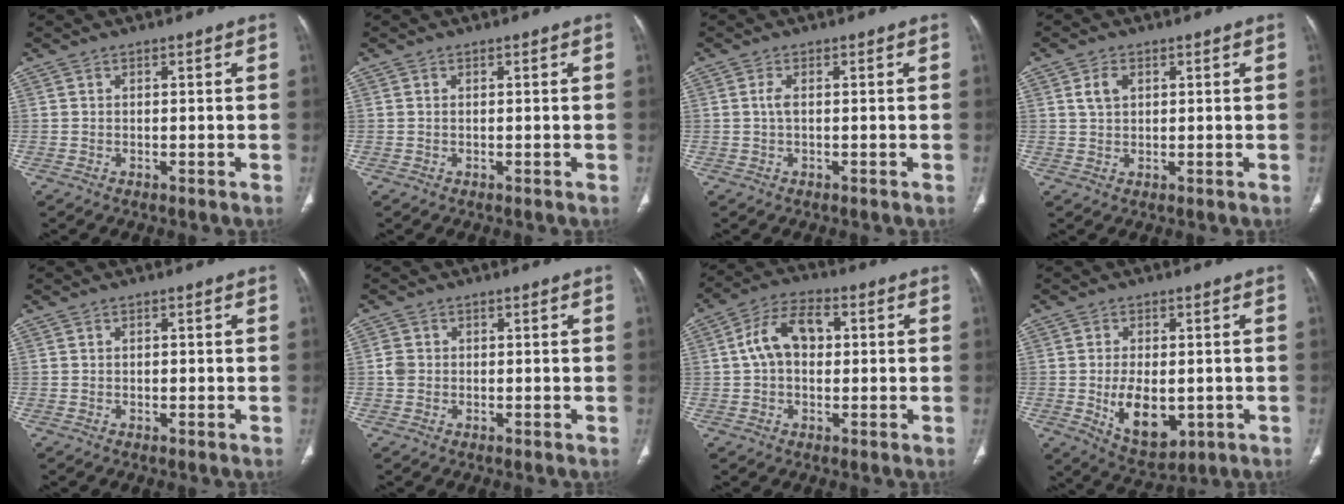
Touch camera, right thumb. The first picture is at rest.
{"total": 0.0}
{"total": 1.5, "force": [0.1, 0.5, 1.4], "torque": [-0.037, 0.001, 0.001]}
{"total": 3.2, "force": [1.1, 2.1, 2.1], "torque": [-0.038, 0.002, 0.025]}
{"total": 0.5, "force": [0.0, 0.4, 0.4], "torque": [-0.005, 0.002, 0.001]}
{"total": 2.1, "force": [-0.1, 1.8, 1.0], "torque": [-0.019, 0.005, -0.004]}
{"total": 9.2, "force": [1.2, 5.9, 6.9], "torque": [-0.120, 0.026, 0.015]}
{"total": 10.4, "force": [-1.8, 6.0, 8.3], "torque": [-0.120, -0.010, -0.013]}